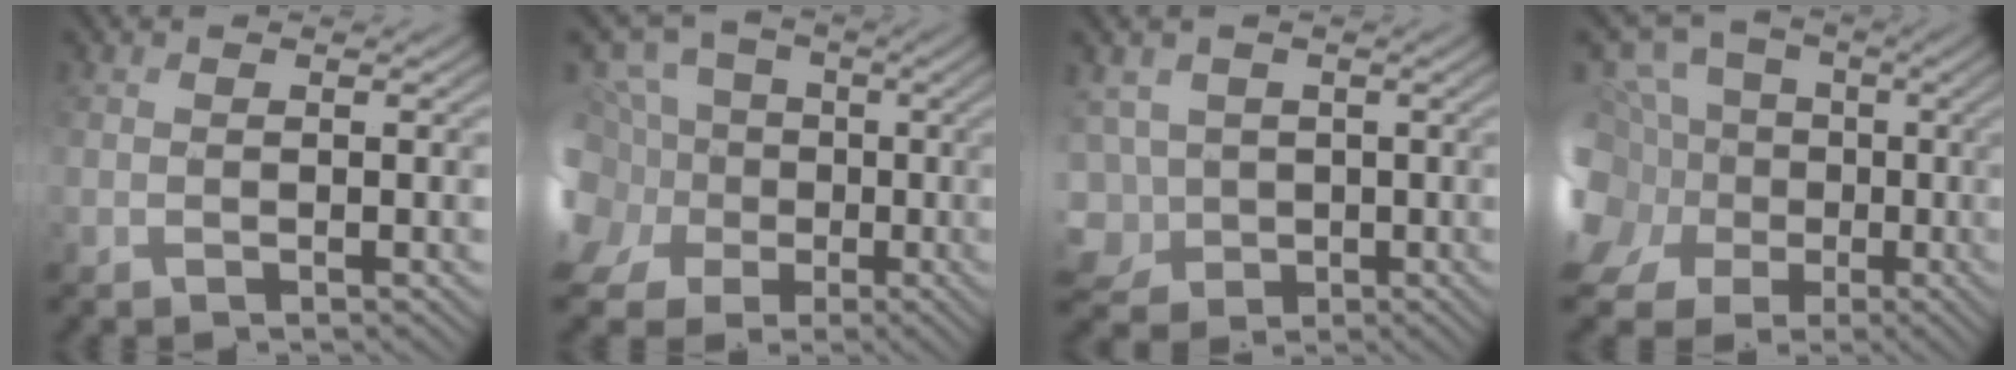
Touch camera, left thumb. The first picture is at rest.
{"total": 15.8, "force": [-4.8, 13.4, 6.7], "torque": [-0.222, -0.006, -0.100]}
{"total": 6.8, "force": [-1.4, 5.9, 3.0], "torque": [-0.104, -0.007, -0.039]}
{"total": 18.2, "force": [-5.2, 15.5, 8.1], "torque": [-0.253, -0.003, -0.105]}